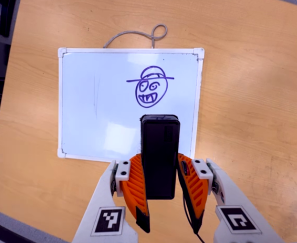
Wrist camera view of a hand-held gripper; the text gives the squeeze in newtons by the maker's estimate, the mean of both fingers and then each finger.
{"total": 4.6, "left": 3.0, "right": 6.3}